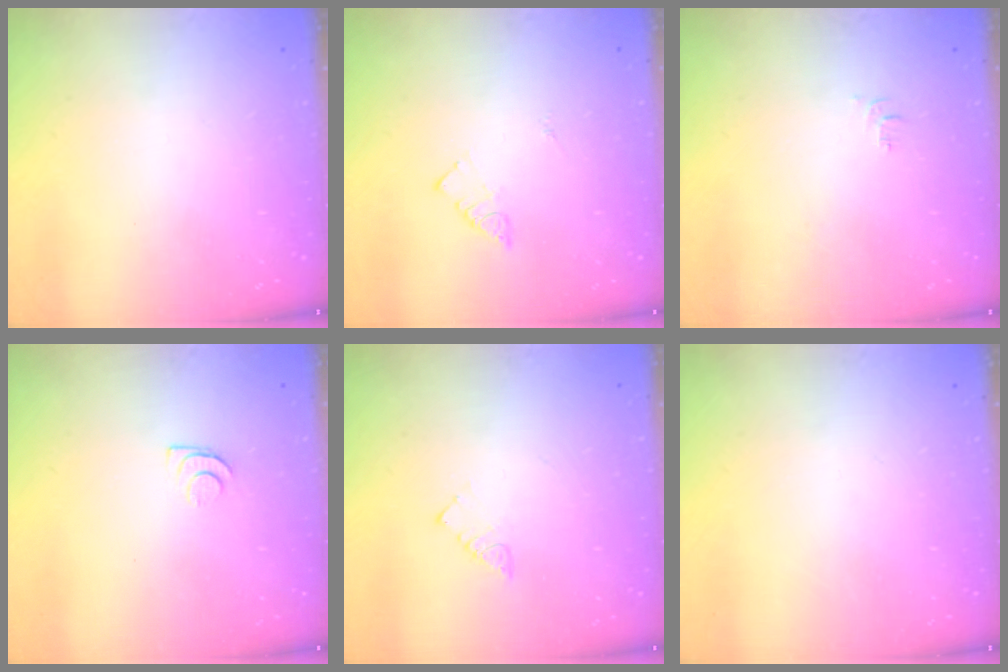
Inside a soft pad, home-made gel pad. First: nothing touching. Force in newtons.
{"total": 3.9, "press": 3.8, "slide": 0.4}
{"total": 7.3, "press": 7.3, "slide": 1.0}
{"total": 4.8, "press": 4.7, "slide": 0.6}
{"total": 3.7, "press": 3.7, "slide": 0.2}
{"total": 0.0}